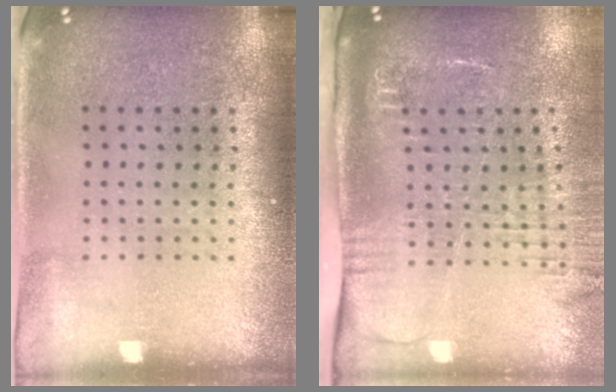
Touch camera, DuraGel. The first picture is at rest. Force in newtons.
{"total": 2.8, "press": 2.1, "slide": 1.8}